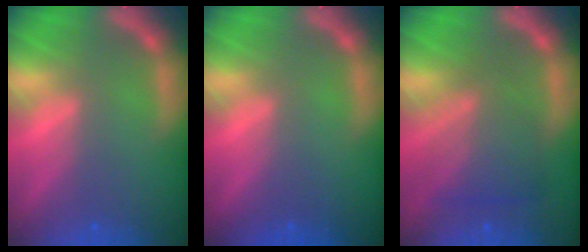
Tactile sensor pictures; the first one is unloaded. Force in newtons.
{"total": 0.0}
{"total": 6.1}